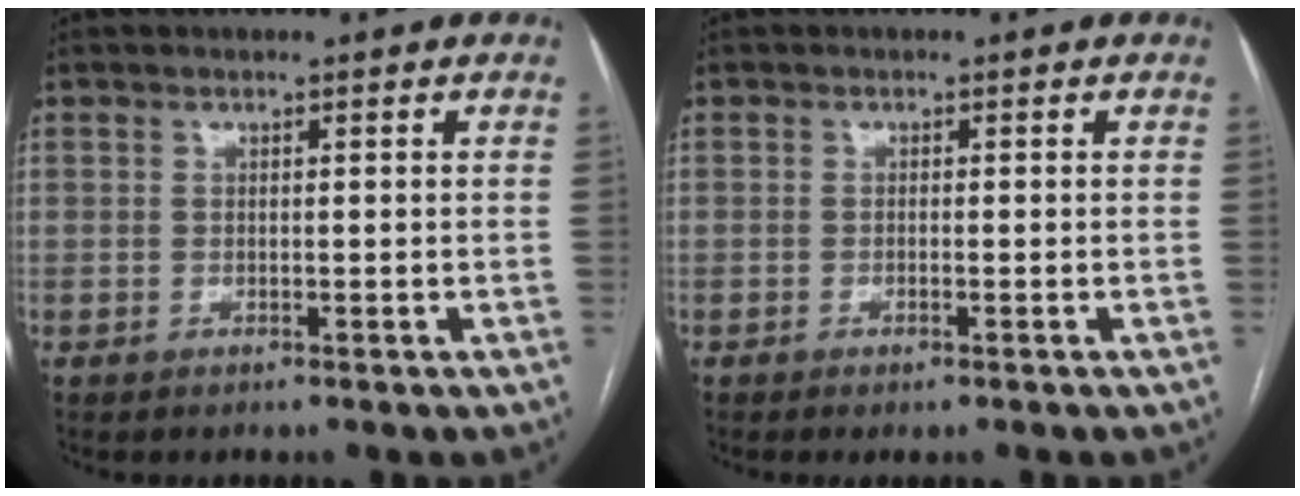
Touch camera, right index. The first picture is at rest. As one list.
[{"total": 0.7, "force": [-0.4, 0.0, 0.6], "torque": [-0.009, -0.001, -0.006]}]